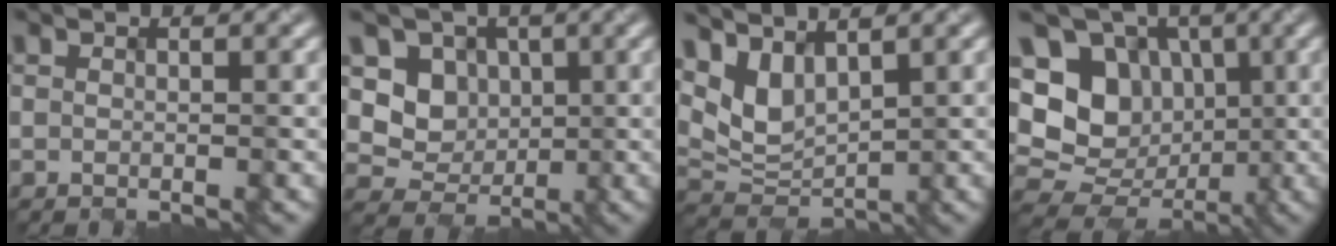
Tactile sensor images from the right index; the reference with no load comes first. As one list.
[{"total": 4.8, "force": [0.8, 4.3, 2.0], "torque": [-0.034, 0.000, 0.000]}, {"total": 4.2, "force": [2.3, 2.3, 2.6], "torque": [-0.058, -0.008, 0.047]}, {"total": 12.6, "force": [2.0, 10.9, 6.0], "torque": [-0.130, 0.038, 0.013]}]